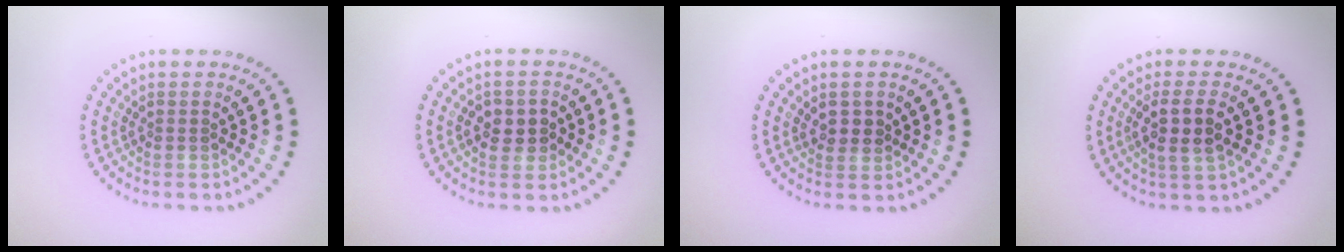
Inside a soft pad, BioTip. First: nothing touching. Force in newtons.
{"total": 2.7, "press": 2.6, "slide": 0.5}
{"total": 1.3, "press": 1.2, "slide": 0.5}
{"total": 3.2, "press": 2.9, "slide": 1.2}